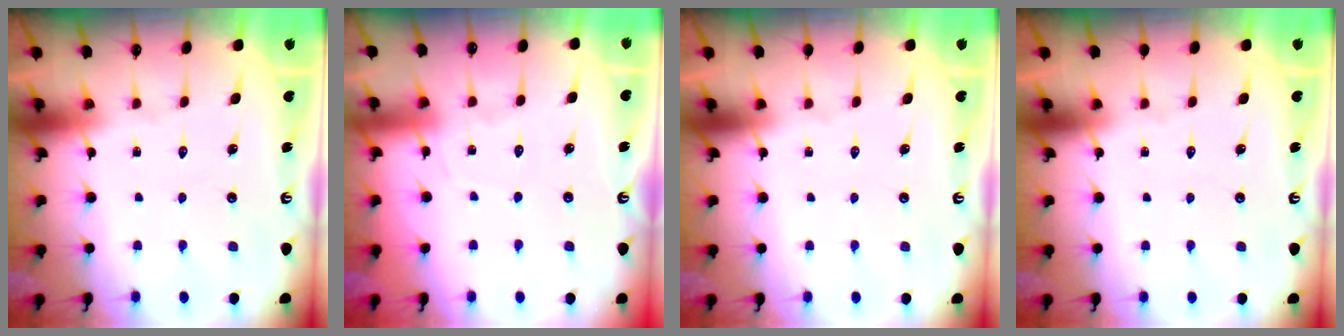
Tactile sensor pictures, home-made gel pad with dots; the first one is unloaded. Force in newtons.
{"total": 5.2, "press": 5.1, "slide": 0.7}
{"total": 0.0}
{"total": 0.0}